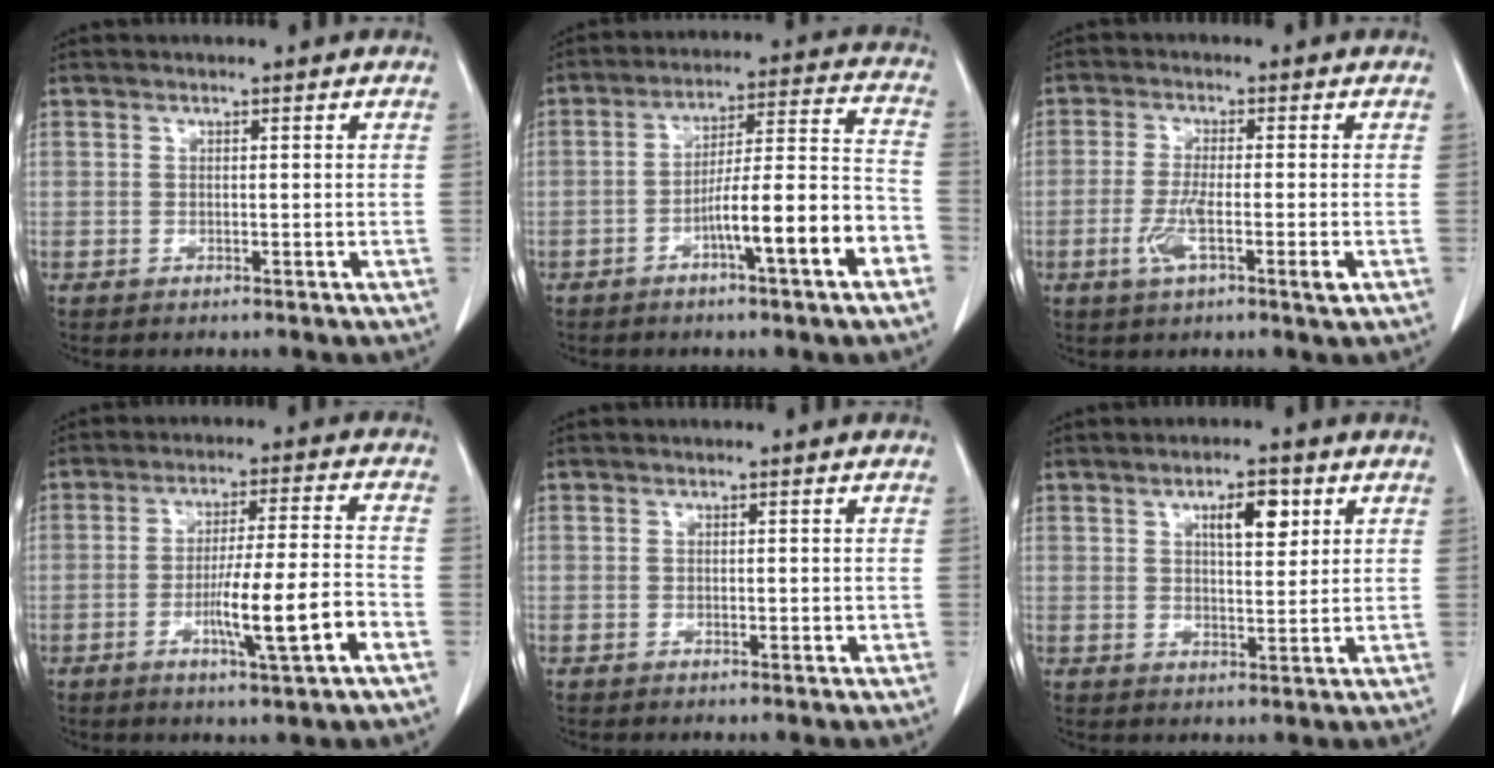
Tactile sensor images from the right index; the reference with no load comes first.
{"total": 13.1, "force": [-5.8, 0.5, 11.8], "torque": [-0.181, 0.021, -0.087]}
{"total": 6.1, "force": [-2.2, 0.4, 5.7], "torque": [-0.109, -0.010, -0.039]}
{"total": 10.9, "force": [-4.0, -0.2, 10.1], "torque": [-0.169, -0.002, -0.064]}
{"total": 0.8, "force": [-0.1, 0.3, 0.7], "torque": [-0.010, 0.000, 0.000]}
{"total": 5.5, "force": [2.4, 1.8, 4.5], "torque": [-0.074, 0.004, 0.040]}